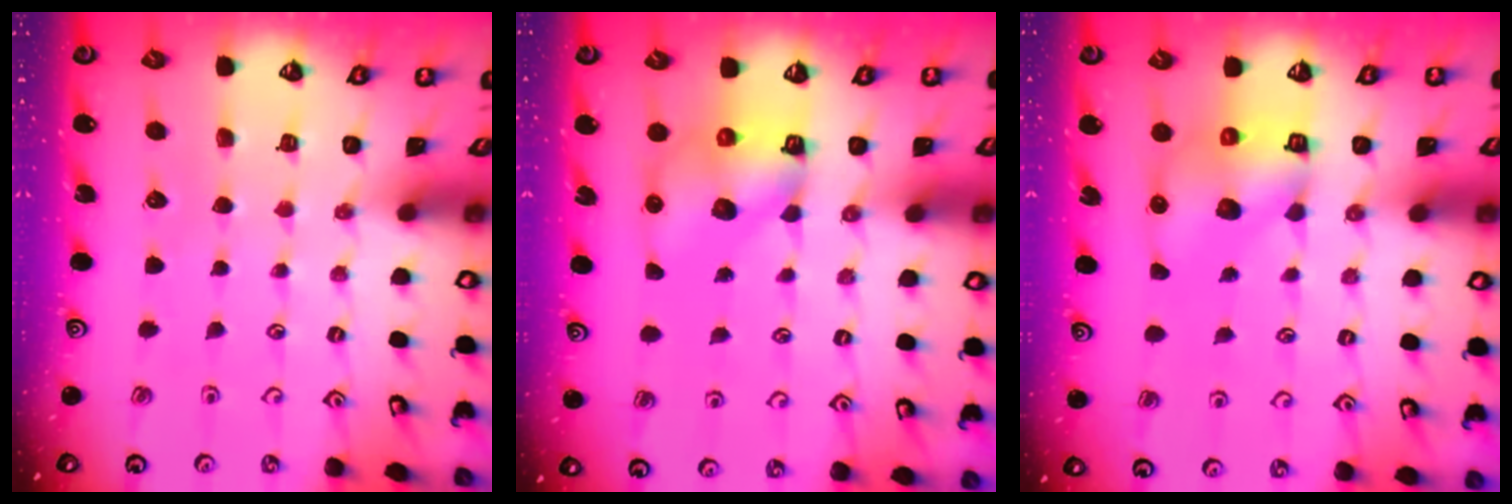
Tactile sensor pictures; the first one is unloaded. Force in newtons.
{"total": 7.9, "press": 7.8, "slide": 0.9}
{"total": 8.0, "press": 7.9, "slide": 1.2}